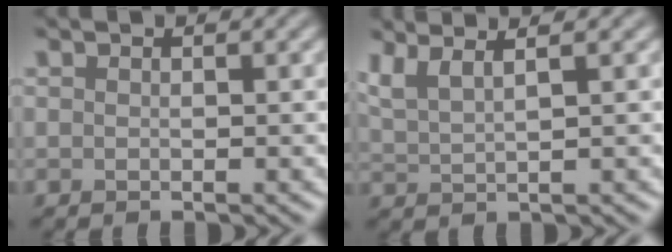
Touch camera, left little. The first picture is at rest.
{"total": 2.8, "force": [1.9, 0.5, 2.0], "torque": [-0.046, 0.013, 0.037]}